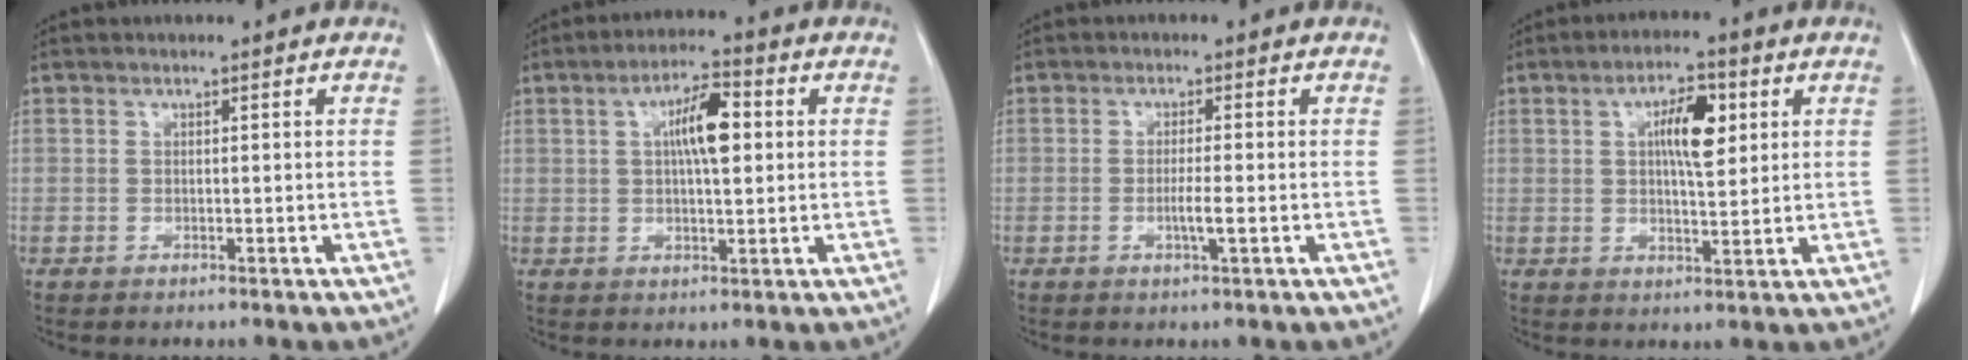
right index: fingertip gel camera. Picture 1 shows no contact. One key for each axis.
{"total": 7.0, "fx": 1.4, "fy": 1.8, "fz": 6.6, "tx": -0.116, "ty": 0.012, "tz": 0.023}
{"total": 2.8, "fx": -0.7, "fy": -0.1, "fz": 2.7, "tx": -0.051, "ty": -0.005, "tz": -0.012}
{"total": 7.0, "fx": 2.1, "fy": 2.2, "fz": 6.3, "tx": -0.106, "ty": 0.008, "tz": 0.035}